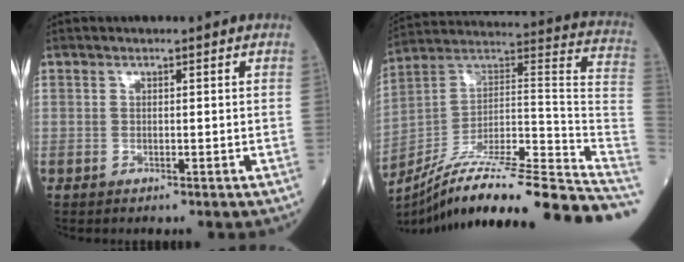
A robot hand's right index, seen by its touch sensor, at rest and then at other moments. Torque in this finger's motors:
{"motor_torque": [-0.68, -0.84, -0.07, 0.02]}